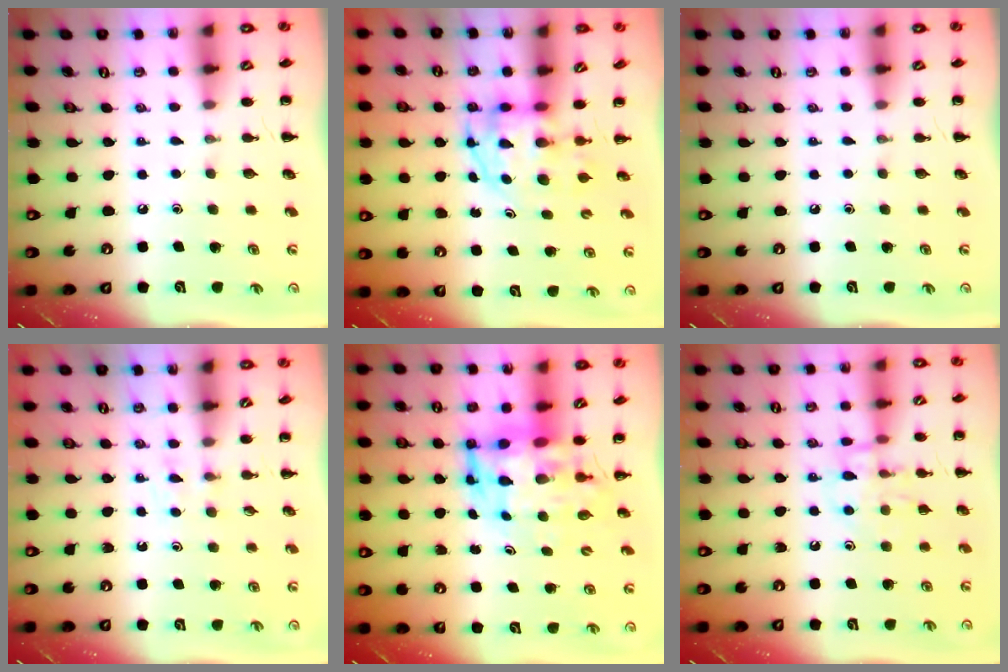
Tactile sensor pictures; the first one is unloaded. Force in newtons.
{"total": 3.7, "press": 3.7, "slide": 0.5}
{"total": 0.0}
{"total": 3.1, "press": 2.7, "slide": 1.4}
{"total": 7.2, "press": 6.9, "slide": 2.1}
{"total": 11.5, "press": 11.5, "slide": 0.7}